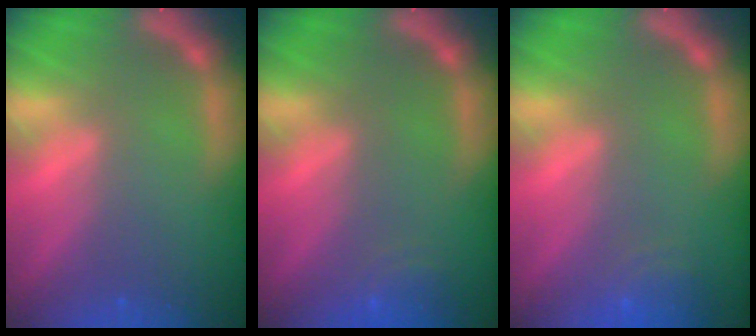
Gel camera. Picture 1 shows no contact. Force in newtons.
{"total": 2.5}
{"total": 3.0}